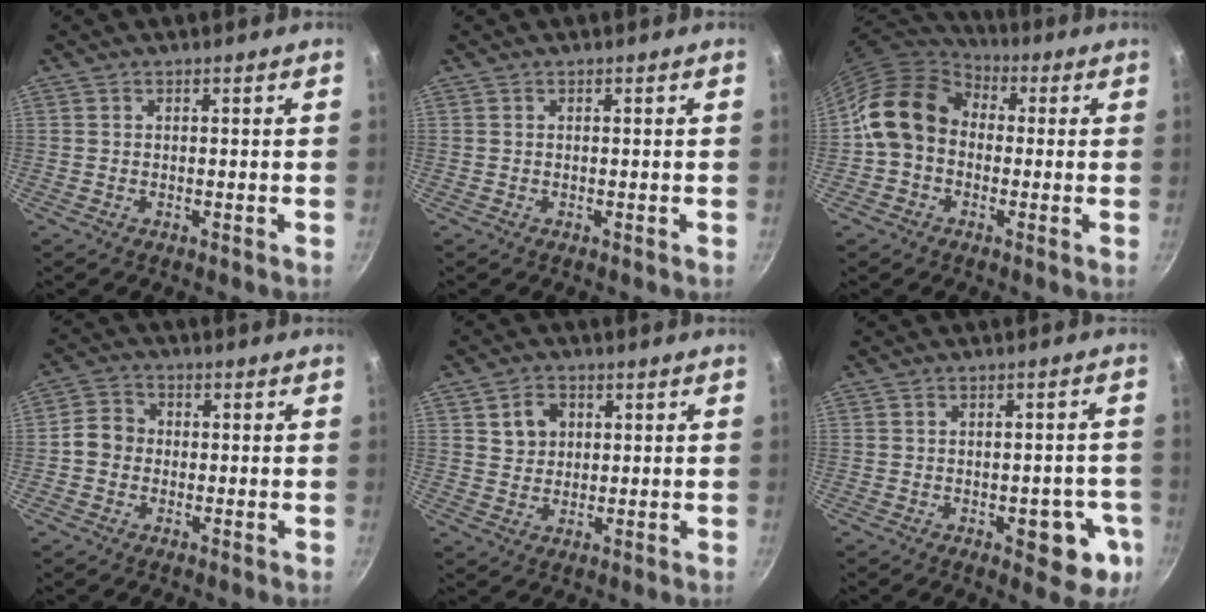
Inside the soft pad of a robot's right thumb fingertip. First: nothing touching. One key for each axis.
{"total": 0.0}
{"total": 13.4, "fx": 0.3, "fy": 10.7, "fz": 8.2, "tx": -0.118, "ty": 0.033, "tz": -0.014}
{"total": 4.9, "fx": -0.6, "fy": 4.3, "fz": 2.3, "tx": -0.020, "ty": 0.012, "tz": -0.026}
{"total": 4.9, "fx": 1.6, "fy": 4.0, "fz": 2.3, "tx": -0.018, "ty": 0.003, "tz": 0.029}
{"total": 9.1, "fx": -2.8, "fy": 4.4, "fz": 7.5, "tx": -0.052, "ty": 0.006, "tz": -0.031}